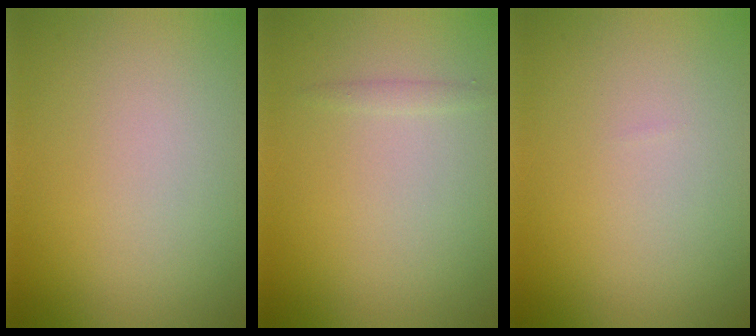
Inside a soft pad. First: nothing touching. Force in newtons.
{"total": 0.5, "press": 0.5, "slide": 0.0}
{"total": 0.0}